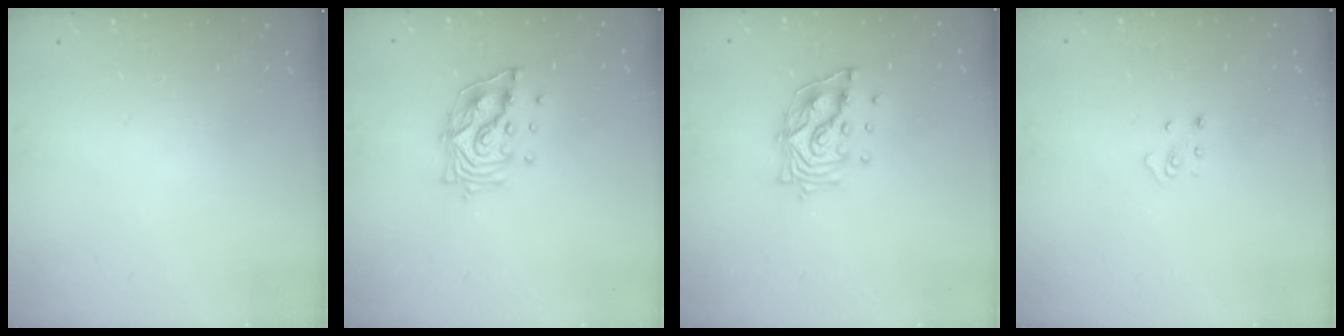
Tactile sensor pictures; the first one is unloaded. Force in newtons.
{"total": 11.7, "press": 11.6, "slide": 1.4}
{"total": 11.7, "press": 11.6, "slide": 1.4}
{"total": 3.1, "press": 3.1, "slide": 0.2}